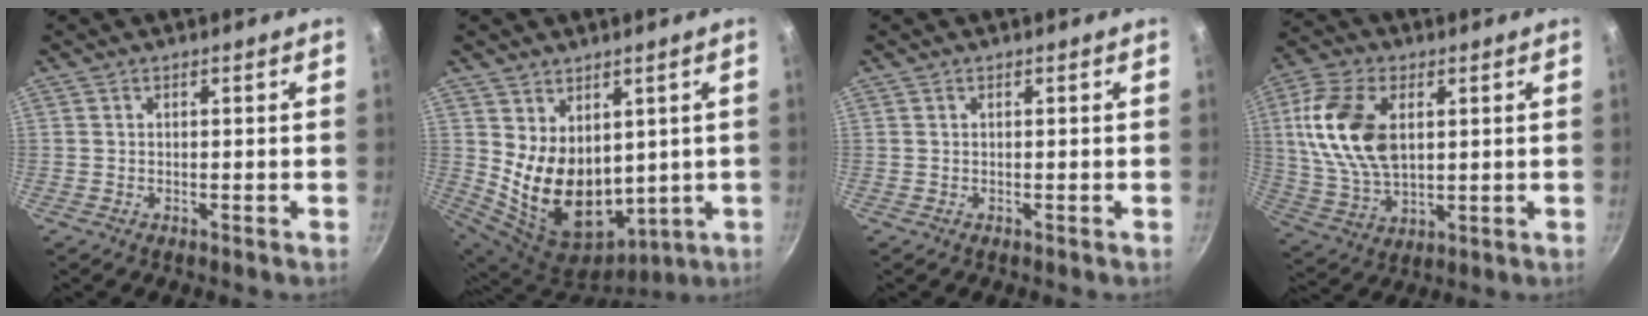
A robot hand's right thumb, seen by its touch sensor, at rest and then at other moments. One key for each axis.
{"total": 15.3, "fx": 2.8, "fy": 11.2, "fz": 10.1, "tx": -0.154, "ty": -0.044, "tz": 0.083}
{"total": 0.0}
{"total": 15.8, "fx": 3.3, "fy": 9.4, "fz": 12.2, "tx": -0.227, "ty": -0.006, "tz": 0.067}